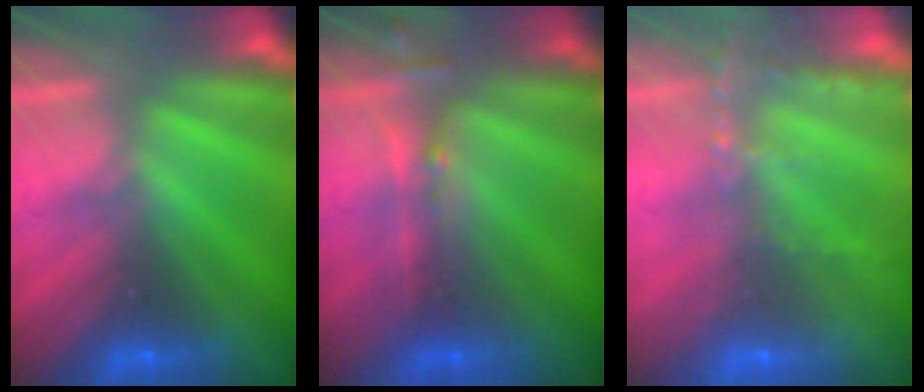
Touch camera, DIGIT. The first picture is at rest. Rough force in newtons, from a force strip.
{"total": 2.4}
{"total": 8.2}